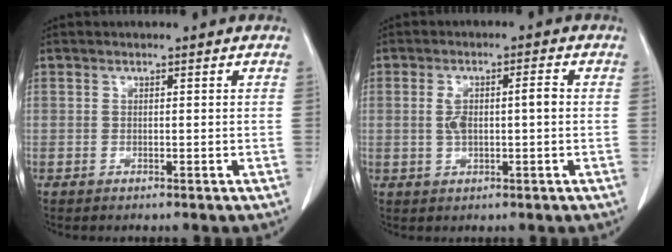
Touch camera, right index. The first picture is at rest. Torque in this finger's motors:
{"motor_torque": [0.07, 0.18, 0.13, 0.02]}